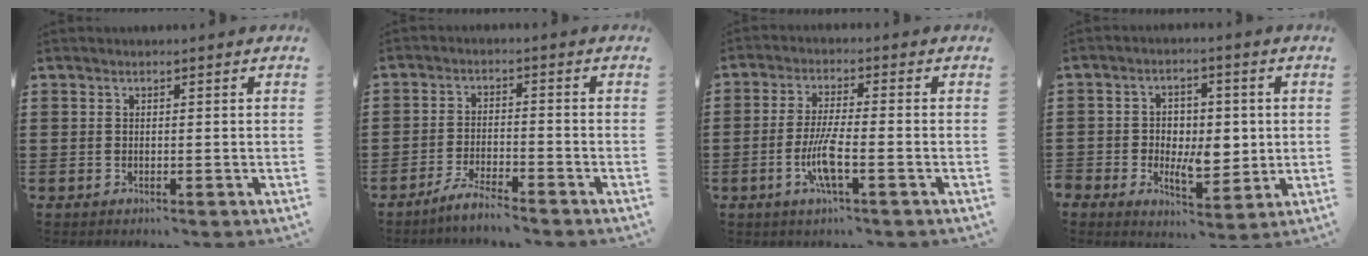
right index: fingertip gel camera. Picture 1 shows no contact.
{"total": 3.7, "force": [-3.5, 0.0, 1.1], "torque": [-0.029, 0.001, -0.070]}
{"total": 6.1, "force": [-2.1, 0.9, 5.7], "torque": [-0.124, -0.012, -0.044]}
{"total": 5.9, "force": [-0.5, 4.2, 4.1], "torque": [-0.075, 0.008, -0.011]}